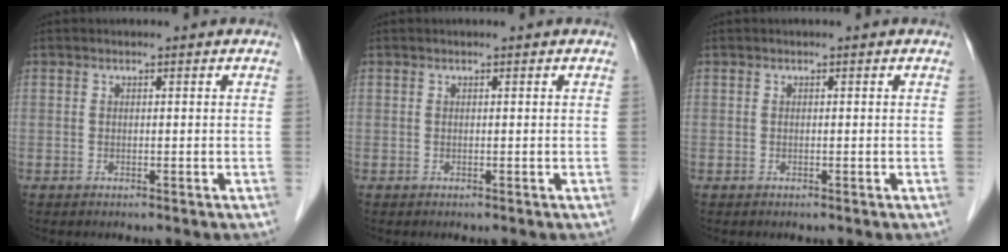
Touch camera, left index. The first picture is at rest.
{"total": 0.0}
{"total": 0.0}